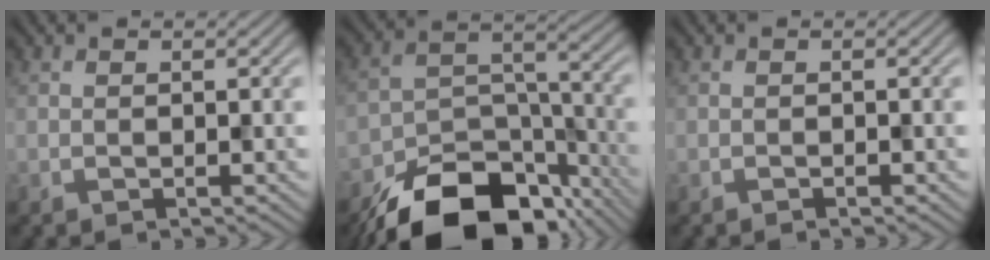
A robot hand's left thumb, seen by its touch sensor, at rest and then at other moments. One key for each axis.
{"total": 17.1, "fx": -12.6, "fy": 8.4, "fz": 7.9, "tx": -0.166, "ty": -0.038, "tz": -0.183}
{"total": 0.5, "fx": -0.4, "fy": 0.0, "fz": 0.3, "tx": -0.004, "ty": 0.001, "tz": -0.006}